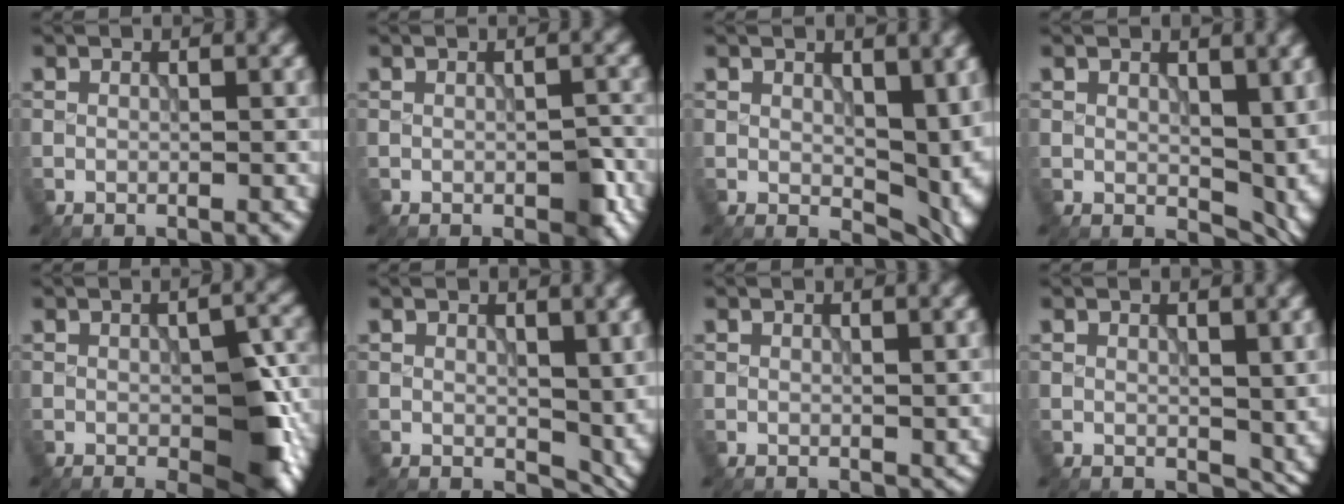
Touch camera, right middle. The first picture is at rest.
{"total": 2.6, "force": [-1.1, 1.4, 1.9], "torque": [-0.026, -0.010, -0.012]}
{"total": 8.6, "force": [0.8, 5.7, 6.4], "torque": [-0.093, -0.032, 0.034]}
{"total": 5.9, "force": [0.7, 3.9, 4.4], "torque": [-0.066, -0.022, 0.022]}
{"total": 7.6, "force": [-2.2, 3.6, 6.4], "torque": [-0.090, -0.013, -0.027]}
{"total": 4.3, "force": [0.7, 2.8, 3.2], "torque": [-0.050, -0.018, 0.019]}
{"total": 0.7, "force": [0.3, 0.4, 0.4], "torque": [-0.005, -0.002, 0.009]}
{"total": 3.0, "force": [0.7, 2.0, 2.2], "torque": [-0.034, -0.012, 0.017]}